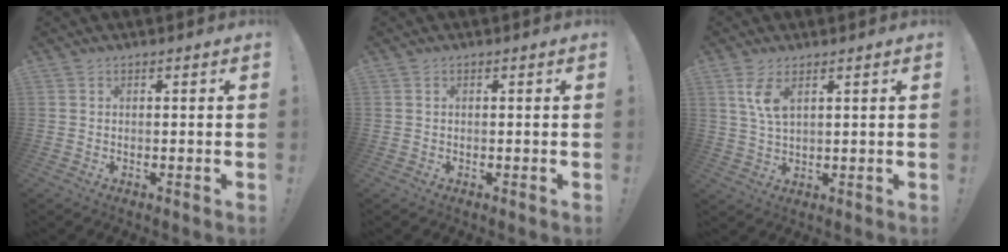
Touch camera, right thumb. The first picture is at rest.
{"total": 0.0}
{"total": 6.1, "force": [2.9, 2.2, 4.9], "torque": [-0.094, -0.014, 0.048]}